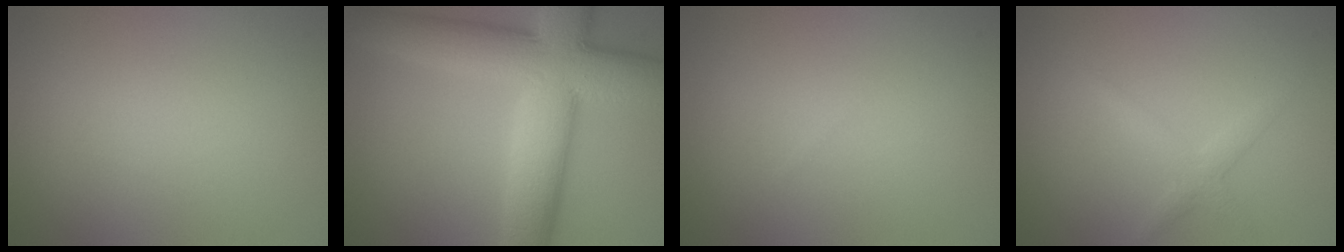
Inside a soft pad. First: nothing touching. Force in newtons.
{"total": 11.4, "press": 11.4, "slide": 0.1}
{"total": 0.0}
{"total": 1.8, "press": 1.8, "slide": 0.1}